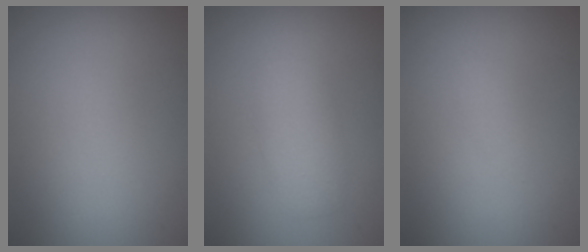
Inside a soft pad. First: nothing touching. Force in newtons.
{"total": 2.9, "press": 2.9, "slide": 0.1}
{"total": 0.6, "press": 0.6, "slide": 0.0}